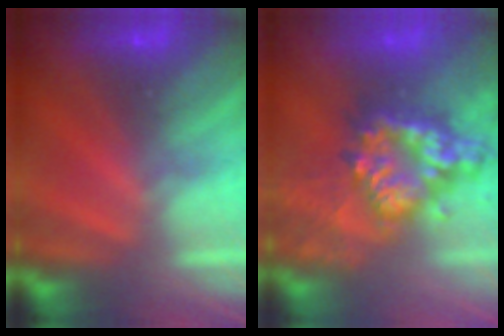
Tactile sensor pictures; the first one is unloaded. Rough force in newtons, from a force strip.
{"total": 5.7}